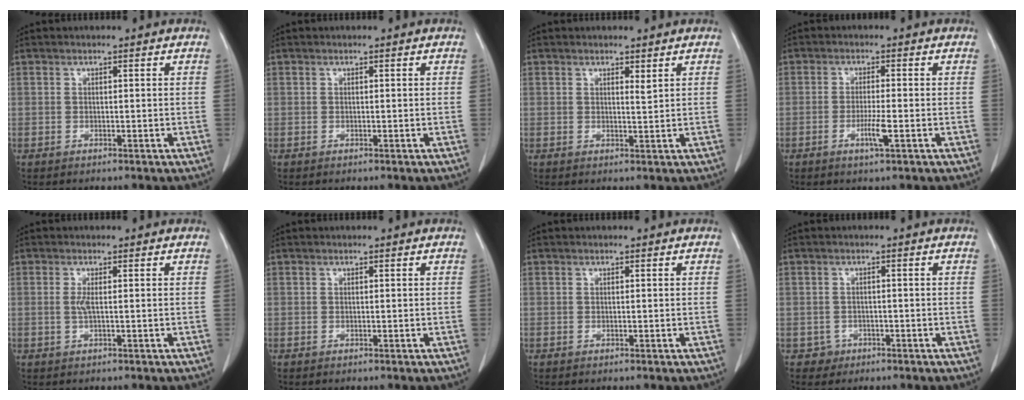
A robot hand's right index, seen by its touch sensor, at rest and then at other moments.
{"total": 0.0}
{"total": 1.0, "force": [0.7, 0.0, 0.7], "torque": [-0.014, -0.008, 0.012]}
{"total": 3.3, "force": [-1.3, -0.1, 3.1], "torque": [-0.061, -0.005, -0.024]}
{"total": 1.5, "force": [0.1, 0.0, 1.5], "torque": [-0.037, -0.001, 0.002]}
{"total": 0.0}
{"total": 0.0}
{"total": 2.1, "force": [-1.0, 1.9, -0.4], "torque": [0.015, 0.012, -0.015]}